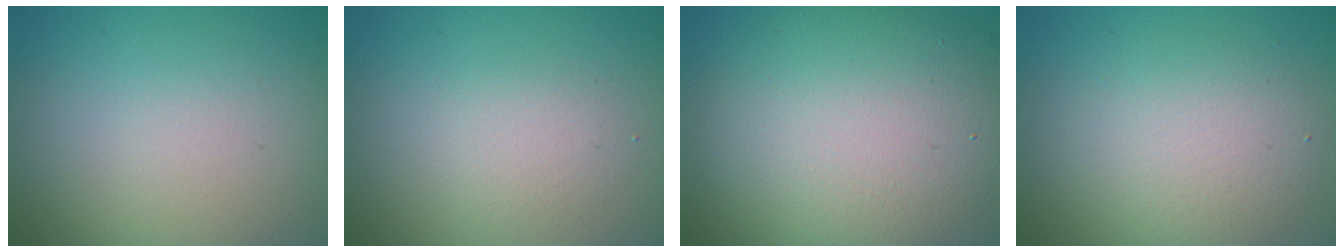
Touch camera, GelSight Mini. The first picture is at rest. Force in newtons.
{"total": 1.6, "press": 1.6, "slide": 0.1}
{"total": 11.3, "press": 11.3, "slide": 0.8}
{"total": 4.0, "press": 4.0, "slide": 0.1}